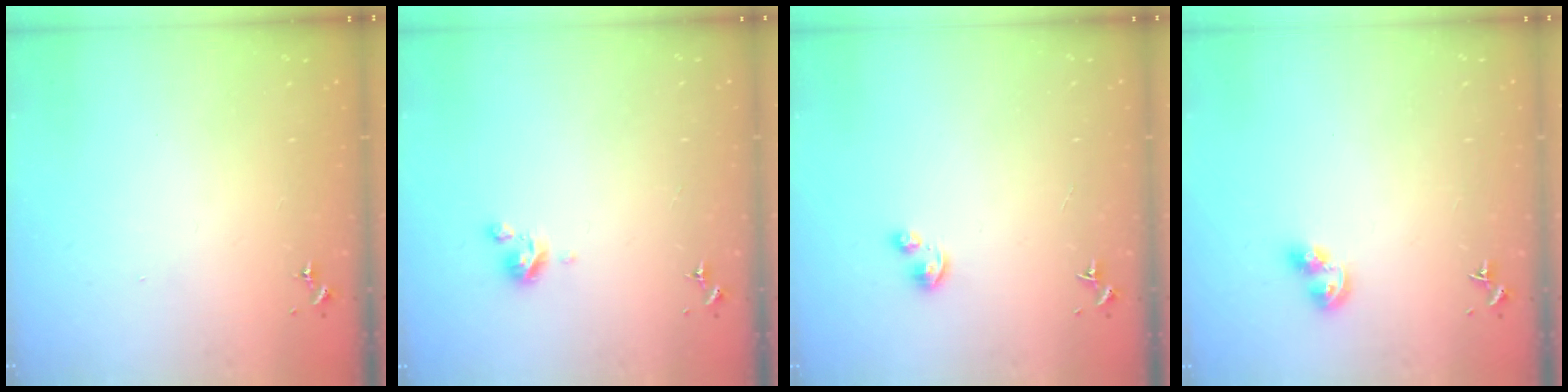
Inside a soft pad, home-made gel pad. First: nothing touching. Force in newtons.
{"total": 4.3, "press": 4.3, "slide": 0.3}
{"total": 2.9, "press": 2.9, "slide": 0.1}
{"total": 7.8, "press": 7.7, "slide": 0.8}